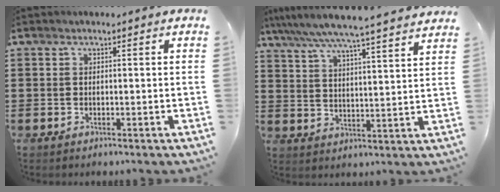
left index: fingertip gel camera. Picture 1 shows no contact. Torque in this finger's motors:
{"motor_torque": [2.14, 0.00, 0.85, 0.21]}